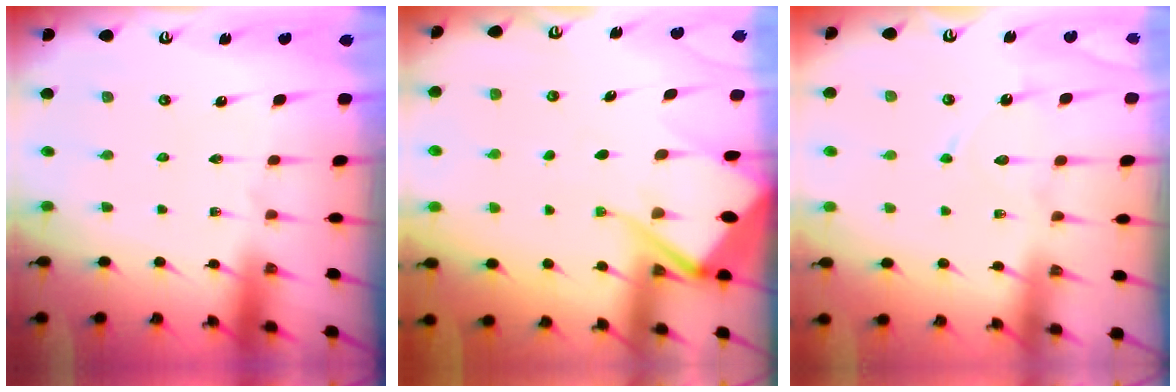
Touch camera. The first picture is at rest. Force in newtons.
{"total": 8.9, "press": 8.8, "slide": 0.7}
{"total": 7.7, "press": 7.7, "slide": 0.8}